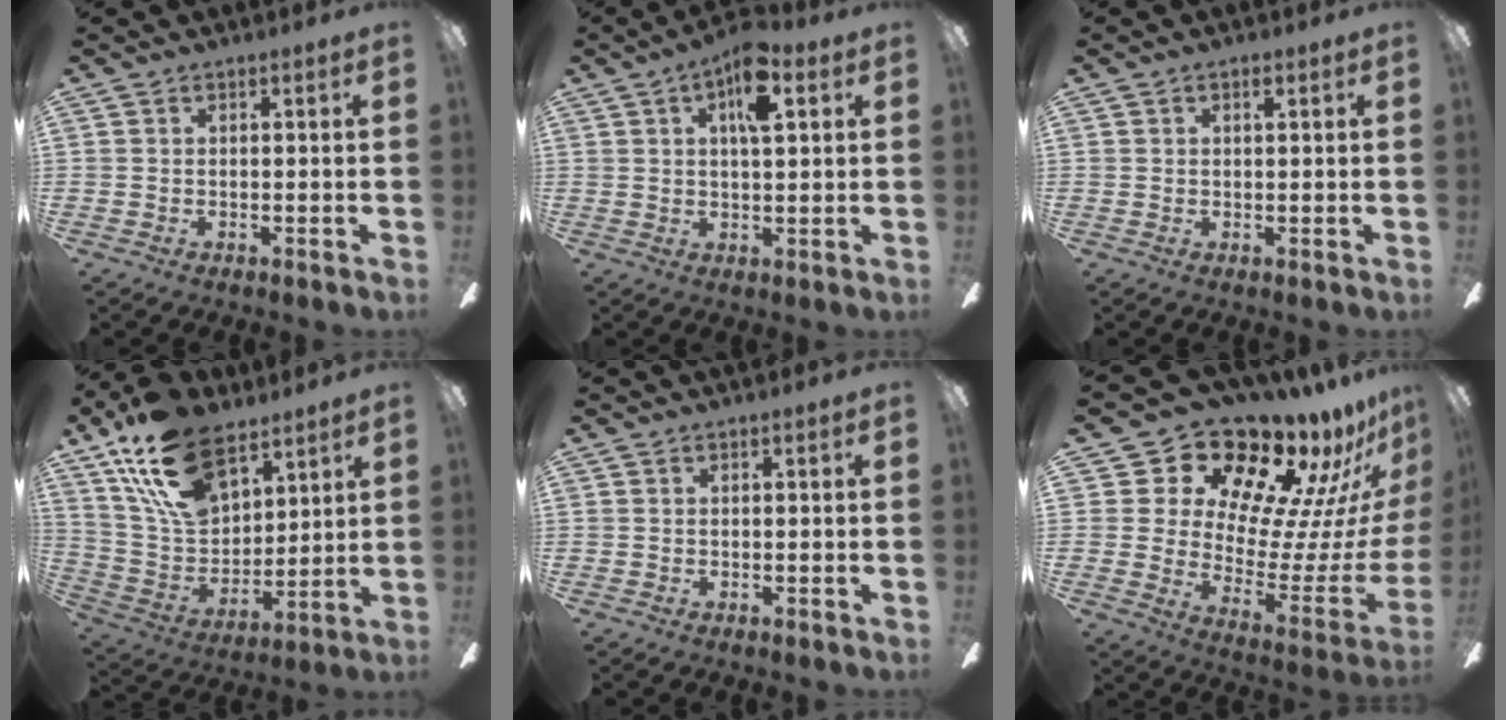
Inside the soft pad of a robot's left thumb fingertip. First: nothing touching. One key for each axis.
{"total": 9.4, "fx": 4.4, "fy": 3.7, "fz": 7.4, "tx": -0.110, "ty": -0.004, "tz": 0.069}
{"total": 1.4, "fx": 0.7, "fy": 1.0, "fz": 0.8, "tx": -0.002, "ty": -0.003, "tz": 0.009}
{"total": 21.1, "fx": 13.4, "fy": 12.1, "fz": 11.0, "tx": -0.218, "ty": -0.059, "tz": 0.249}
{"total": 0.0}
{"total": 19.8, "fx": 16.6, "fy": 8.2, "fz": 7.2, "tx": -0.114, "ty": -0.143, "tz": 0.292}